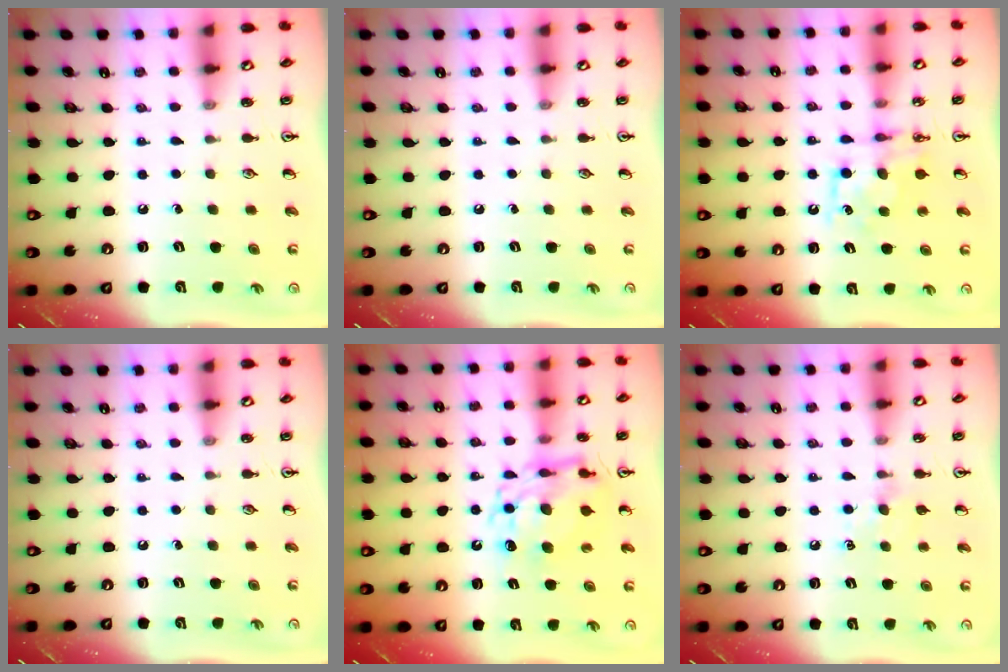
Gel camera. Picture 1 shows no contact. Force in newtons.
{"total": 0.0}
{"total": 7.8, "press": 7.8, "slide": 0.3}
{"total": 0.0}
{"total": 11.7, "press": 11.6, "slide": 1.2}
{"total": 5.6, "press": 5.5, "slide": 0.8}